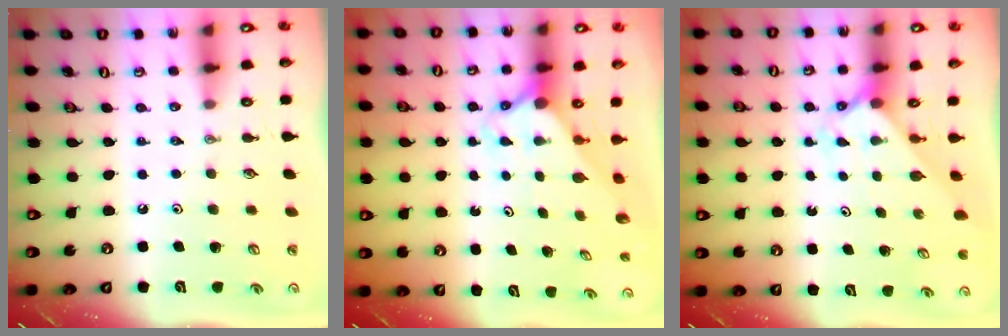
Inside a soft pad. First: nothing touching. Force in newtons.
{"total": 2.2, "press": 2.2, "slide": 0.1}
{"total": 2.1, "press": 2.1, "slide": 0.2}